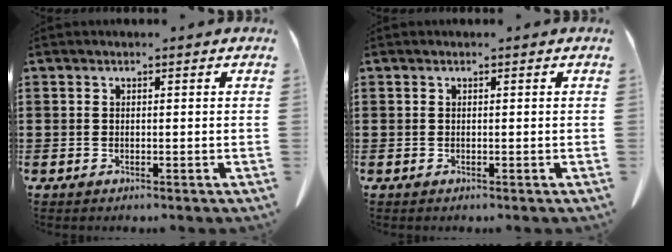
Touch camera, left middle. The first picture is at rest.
{"total": 0.0}